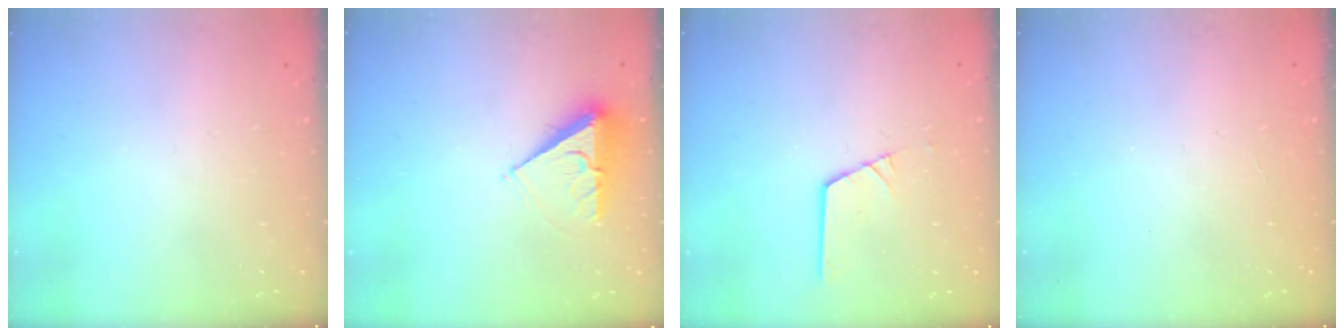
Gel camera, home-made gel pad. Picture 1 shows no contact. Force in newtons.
{"total": 7.3, "press": 7.2, "slide": 0.9}
{"total": 5.4, "press": 5.4, "slide": 0.1}
{"total": 0.0}